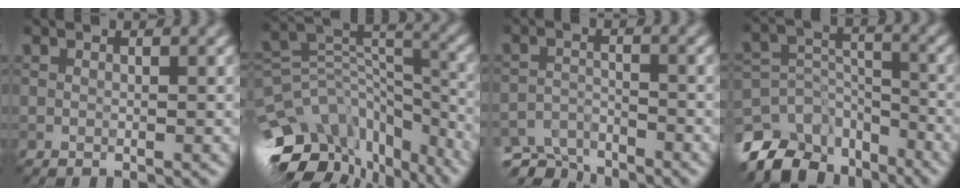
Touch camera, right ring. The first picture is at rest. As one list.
[{"total": 12.5, "force": [-8.1, 7.4, 6.0], "torque": [-0.123, 0.025, -0.105]}, {"total": 5.7, "force": [-5.5, 1.2, 0.6], "torque": [-0.016, -0.012, -0.086]}, {"total": 8.6, "force": [-6.8, 4.4, 2.9], "torque": [-0.056, -0.009, -0.114]}]